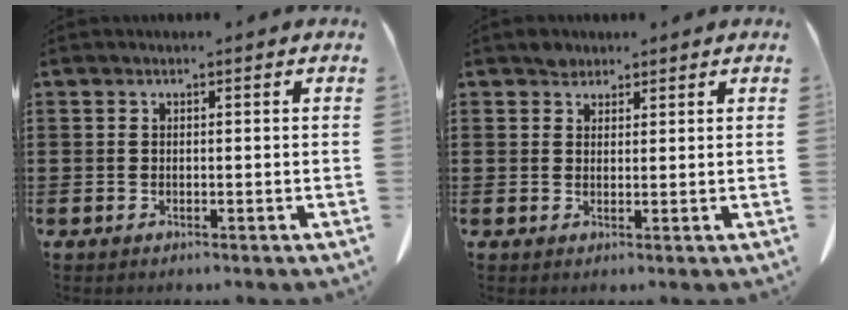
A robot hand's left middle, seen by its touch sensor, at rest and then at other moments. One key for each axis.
{"total": 2.0, "fx": 1.7, "fy": 1.0, "fz": 0.1, "tx": 0.001, "ty": 0.000, "tz": 0.033}